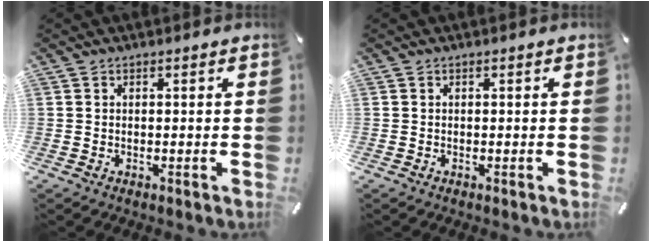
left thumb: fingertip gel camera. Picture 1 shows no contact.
{"total": 0.0}